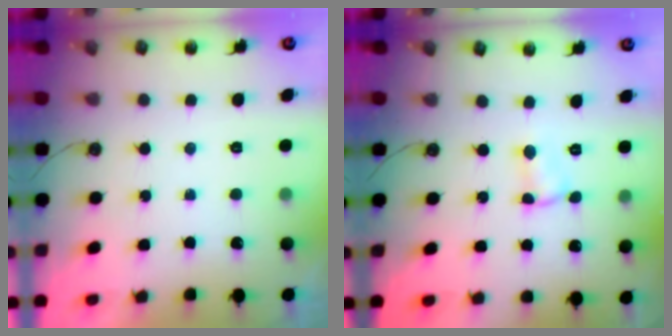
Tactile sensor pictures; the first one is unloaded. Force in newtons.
{"total": 1.7, "press": 1.6, "slide": 0.5}